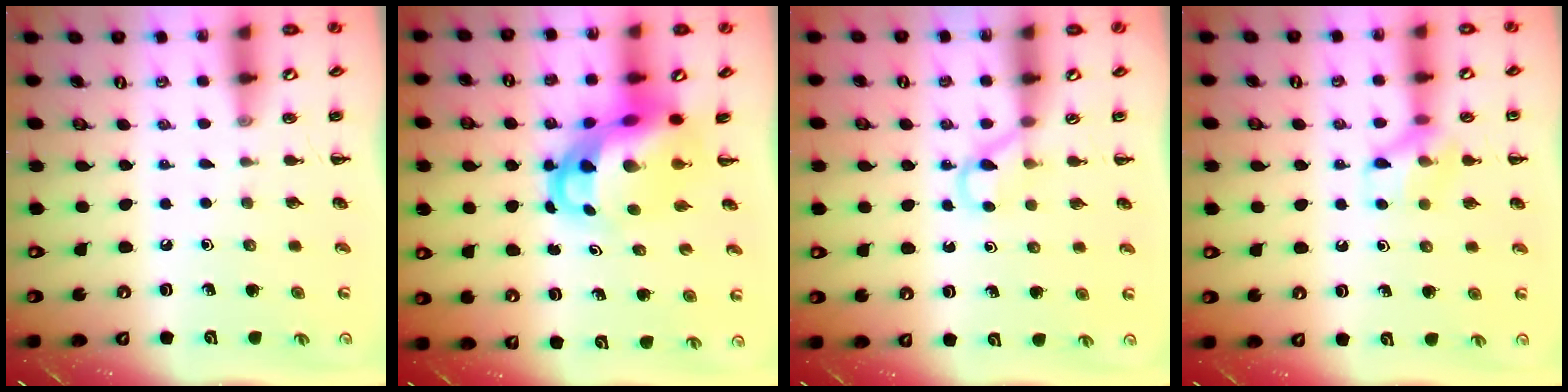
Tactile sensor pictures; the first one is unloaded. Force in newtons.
{"total": 8.1, "press": 7.7, "slide": 2.3}
{"total": 3.0, "press": 2.8, "slide": 1.1}
{"total": 10.0, "press": 9.9, "slide": 1.0}